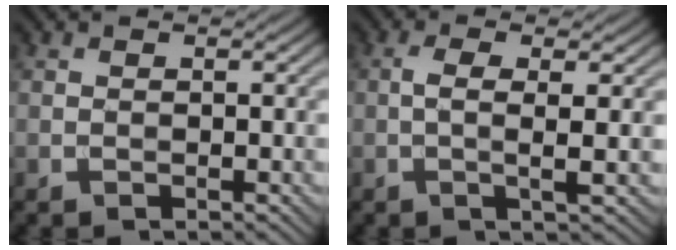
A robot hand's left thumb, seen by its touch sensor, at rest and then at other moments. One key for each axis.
{"total": 3.2, "fx": 0.1, "fy": 0.5, "fz": 3.1, "tx": -0.063, "ty": 0.001, "tz": -0.001}